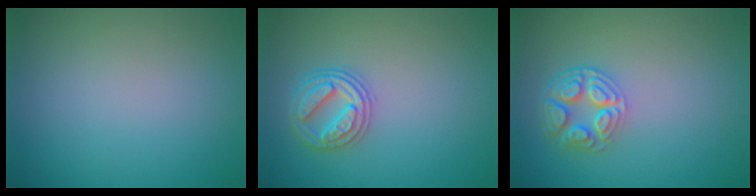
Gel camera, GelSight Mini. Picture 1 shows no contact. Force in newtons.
{"total": 2.9, "press": 2.9, "slide": 0.4}
{"total": 4.6, "press": 3.5, "slide": 2.9}